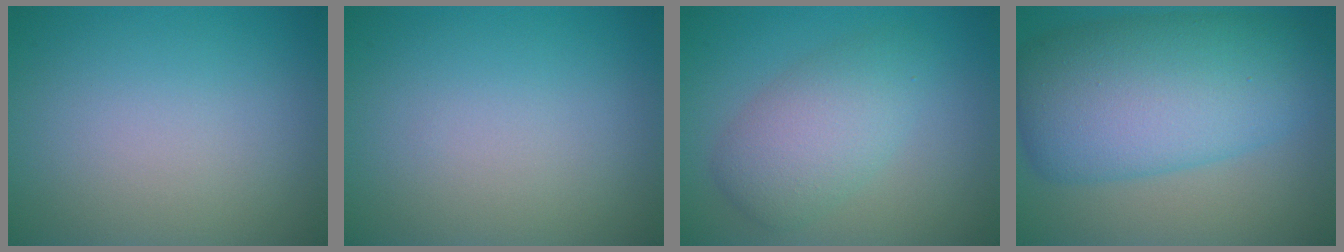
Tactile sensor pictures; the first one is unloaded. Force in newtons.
{"total": 0.0}
{"total": 4.5, "press": 4.5, "slide": 0.2}
{"total": 11.1, "press": 11.1, "slide": 0.3}